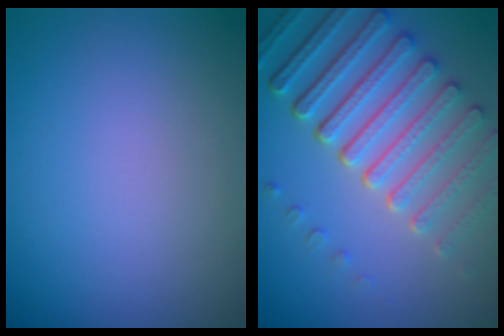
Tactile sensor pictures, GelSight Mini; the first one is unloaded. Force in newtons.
{"total": 7.3, "press": 5.6, "slide": 4.7}